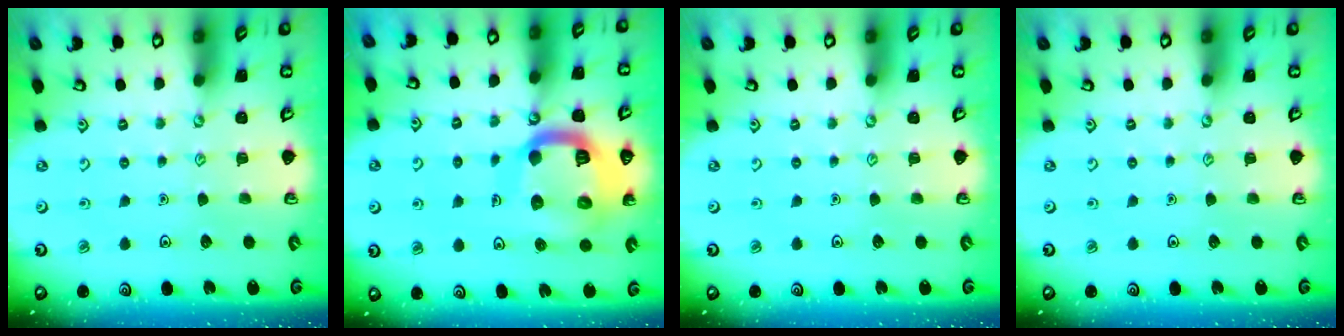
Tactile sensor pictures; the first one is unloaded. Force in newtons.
{"total": 19.0, "press": 18.9, "slide": 2.2}
{"total": 0.0}
{"total": 0.0}